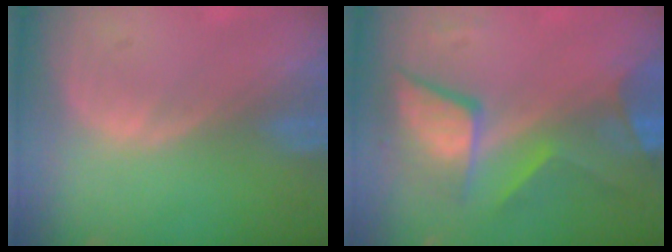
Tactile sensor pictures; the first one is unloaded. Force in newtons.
{"total": 8.3, "press": 8.3, "slide": 0.4}